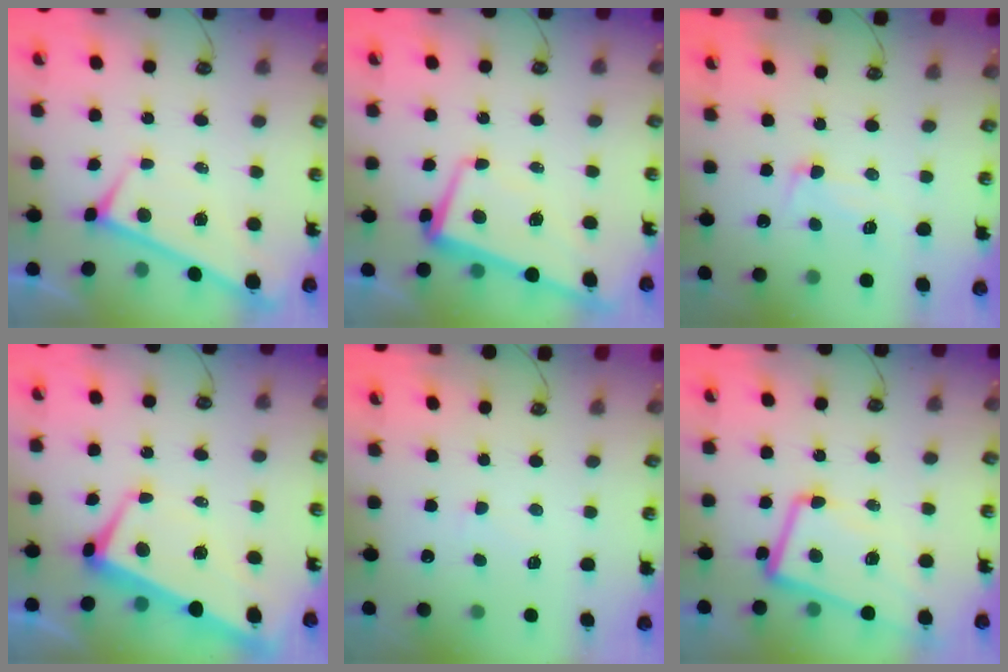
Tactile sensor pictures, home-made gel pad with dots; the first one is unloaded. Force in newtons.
{"total": 1.2, "press": 0.0, "slide": 1.2}
{"total": 8.6, "press": 8.5, "slide": 1.1}
{"total": 1.8, "press": 1.2, "slide": 1.3}
{"total": 2.9, "press": 2.7, "slide": 1.1}
{"total": 5.0, "press": 4.6, "slide": 1.7}